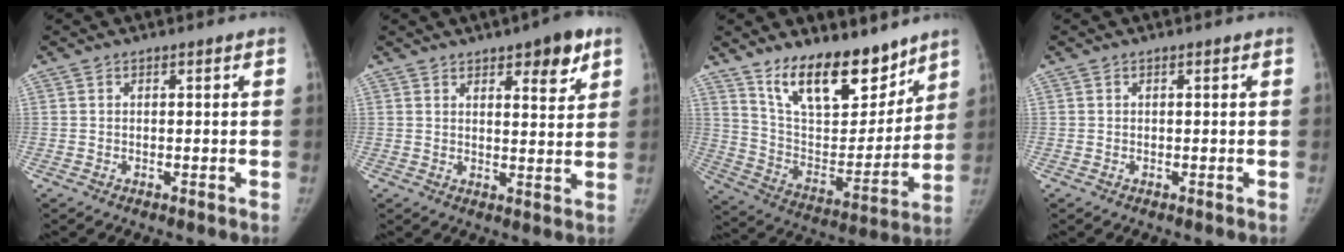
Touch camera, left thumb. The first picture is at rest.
{"total": 7.7, "force": [4.5, 2.7, 5.6], "torque": [-0.054, -0.023, 0.058]}
{"total": 19.3, "force": [13.9, 8.4, 10.5], "torque": [-0.118, -0.088, 0.240]}
{"total": 0.0}